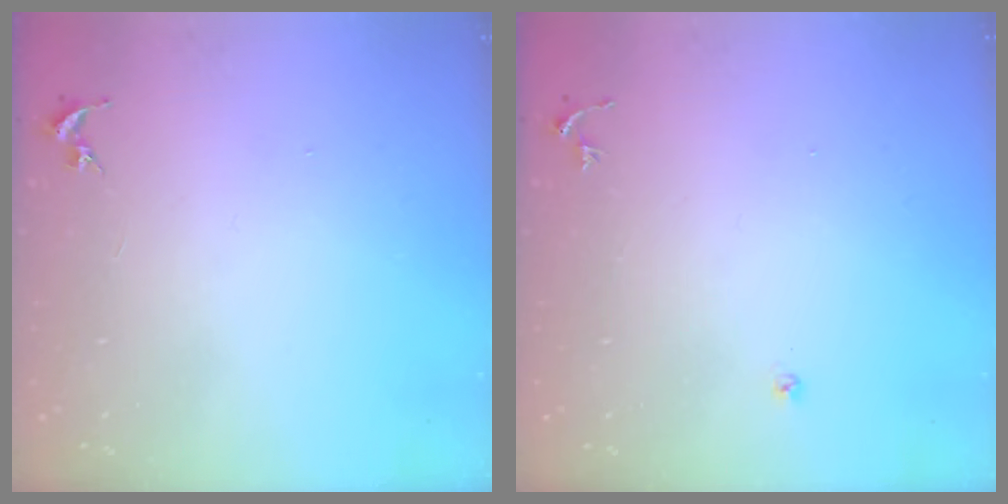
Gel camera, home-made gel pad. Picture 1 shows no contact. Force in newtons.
{"total": 4.7, "press": 4.7, "slide": 0.5}